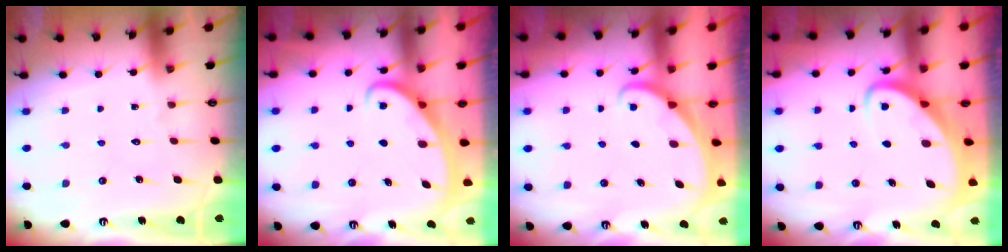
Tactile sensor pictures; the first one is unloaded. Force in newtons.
{"total": 2.4, "press": 2.3, "slide": 0.5}
{"total": 1.4, "press": 1.4, "slide": 0.1}
{"total": 3.3, "press": 3.3, "slide": 0.4}